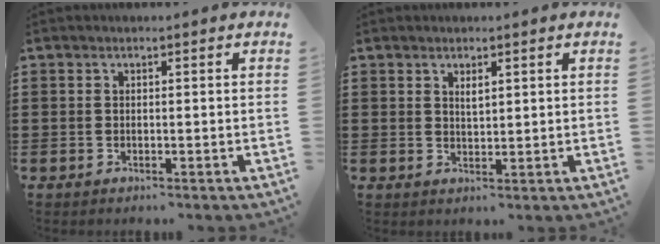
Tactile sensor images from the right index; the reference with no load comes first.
{"total": 1.5, "force": [0.7, 0.5, 1.3], "torque": [-0.027, 0.000, 0.012]}